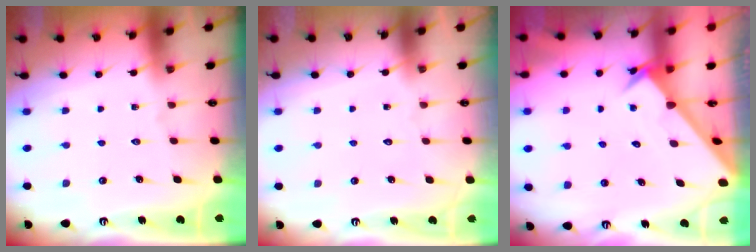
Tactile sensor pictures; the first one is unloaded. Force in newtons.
{"total": 1.5, "press": 1.5, "slide": 0.0}
{"total": 2.5, "press": 2.5, "slide": 0.2}